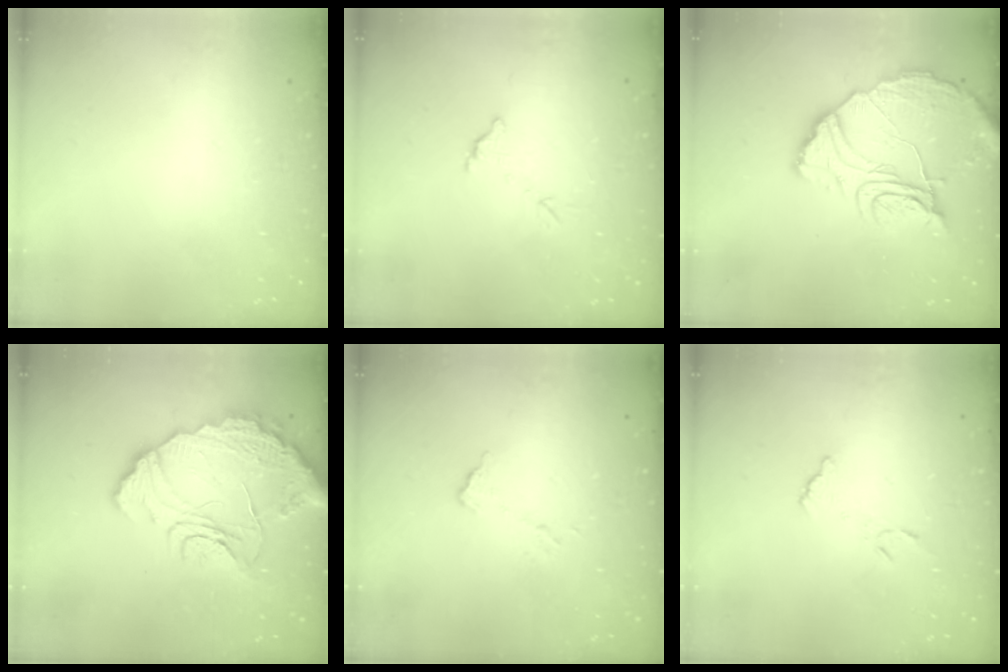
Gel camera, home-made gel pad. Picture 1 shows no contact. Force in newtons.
{"total": 6.1, "press": 6.1, "slide": 0.3}
{"total": 15.8, "press": 15.7, "slide": 1.4}
{"total": 18.5, "press": 18.5, "slide": 0.8}
{"total": 5.8, "press": 5.8, "slide": 0.3}
{"total": 4.2, "press": 4.2, "slide": 0.2}